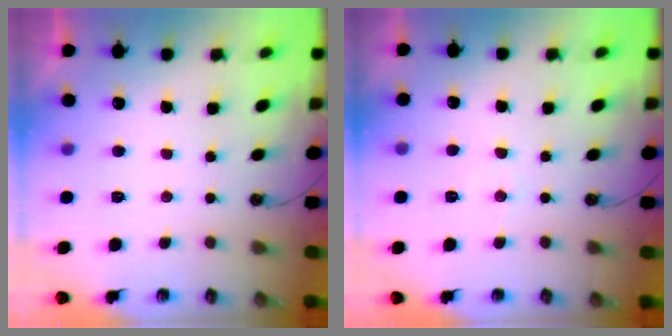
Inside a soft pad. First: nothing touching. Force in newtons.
{"total": 3.7, "press": 3.7, "slide": 0.5}